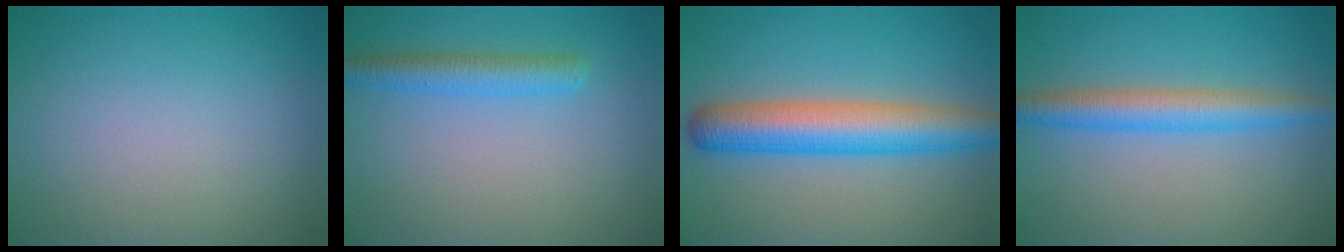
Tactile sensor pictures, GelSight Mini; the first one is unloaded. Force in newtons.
{"total": 2.9, "press": 2.9, "slide": 0.2}
{"total": 7.1, "press": 7.1, "slide": 0.2}
{"total": 4.1, "press": 4.1, "slide": 0.1}